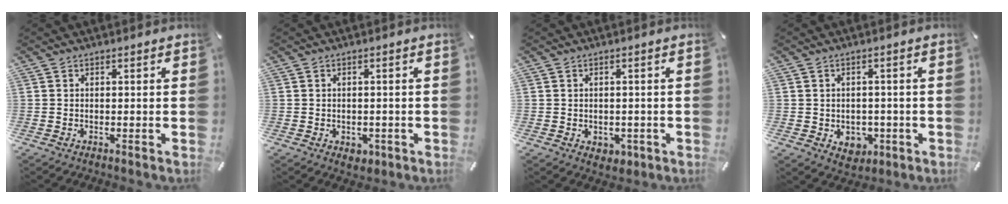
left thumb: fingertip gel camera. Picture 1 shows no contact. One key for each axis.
{"total": 2.2, "fx": -0.8, "fy": 1.9, "fz": 0.9, "tx": -0.013, "ty": 0.004, "tz": -0.014}
{"total": 2.4, "fx": -0.6, "fy": 2.2, "fz": 0.8, "tx": -0.004, "ty": 0.000, "tz": -0.012}
{"total": 4.7, "fx": -1.0, "fy": 4.2, "fz": 2.0, "tx": -0.010, "ty": 0.002, "tz": -0.018}